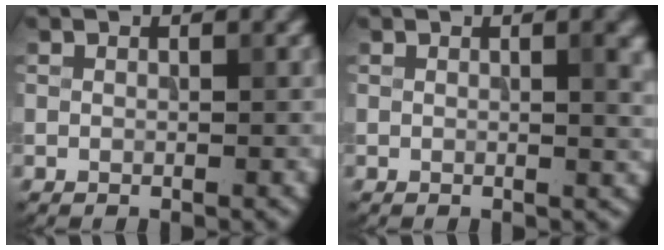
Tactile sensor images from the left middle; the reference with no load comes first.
{"total": 2.6, "force": [0.7, 0.6, 2.4], "torque": [-0.030, 0.000, 0.011]}